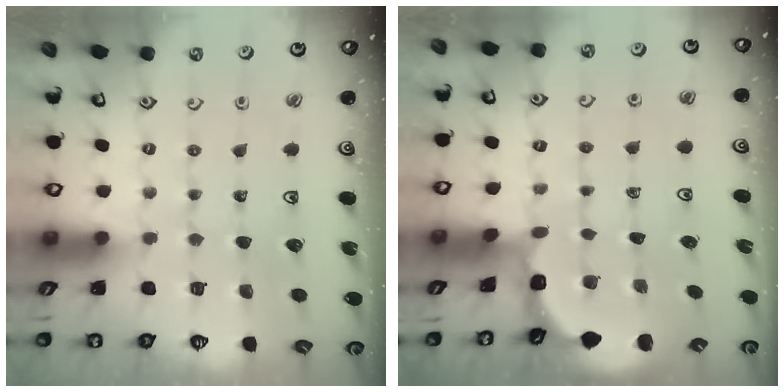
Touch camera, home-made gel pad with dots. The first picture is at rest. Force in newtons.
{"total": 1.5, "press": 1.5, "slide": 0.2}